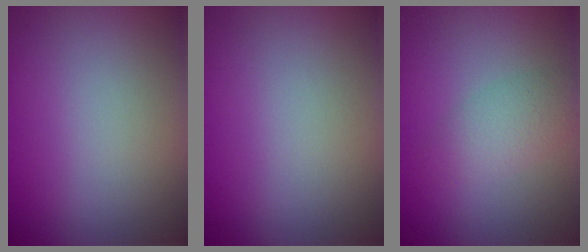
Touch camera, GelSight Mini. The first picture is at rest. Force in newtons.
{"total": 0.0}
{"total": 2.6, "press": 2.6, "slide": 0.0}